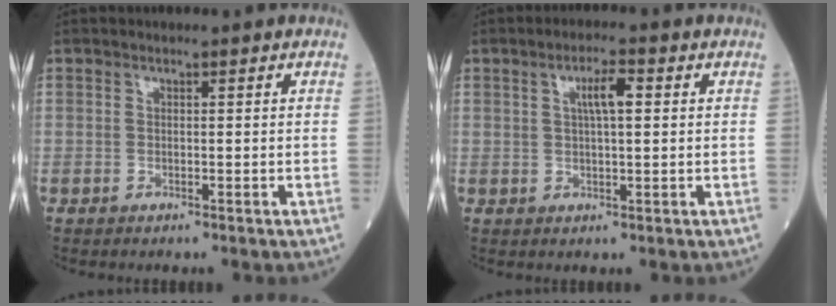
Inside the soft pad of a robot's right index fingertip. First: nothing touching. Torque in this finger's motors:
{"motor_torque": [0.08, 0.03, 0.07, 0.06]}